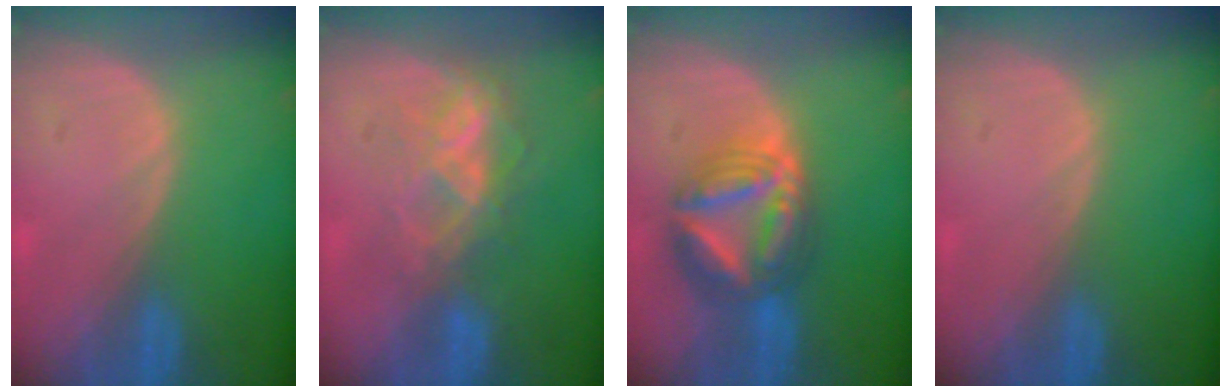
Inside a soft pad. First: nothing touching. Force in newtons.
{"total": 6.8, "press": 6.1, "slide": 3.1}
{"total": 9.1, "press": 9.1, "slide": 0.9}
{"total": 0.0}